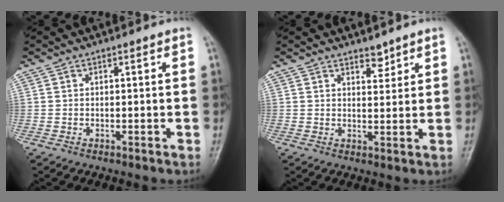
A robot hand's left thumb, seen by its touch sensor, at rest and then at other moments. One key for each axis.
{"total": 2.7, "fx": 2.2, "fy": 1.2, "fz": 1.1, "tx": -0.003, "ty": -0.017, "tz": 0.035}